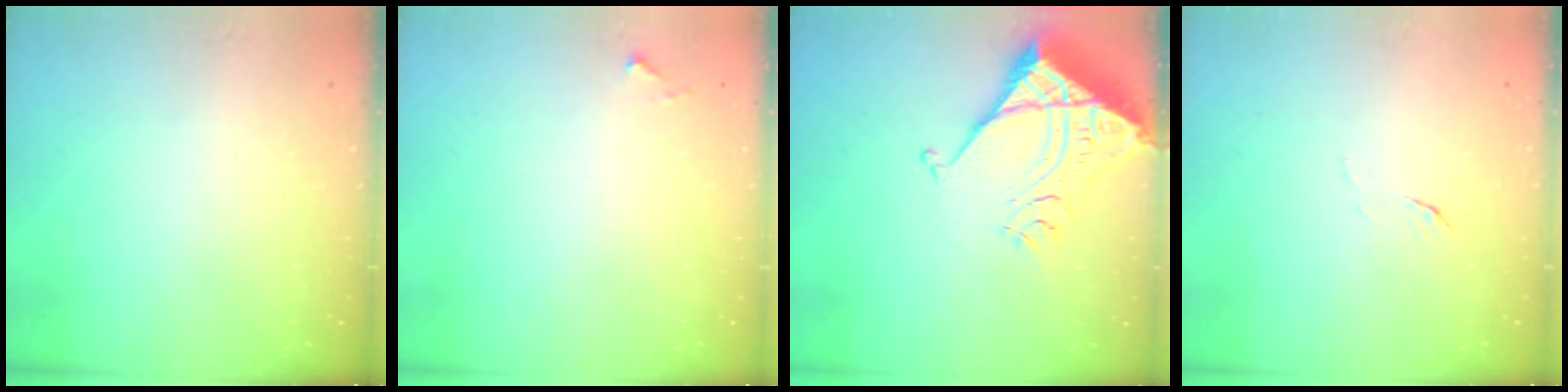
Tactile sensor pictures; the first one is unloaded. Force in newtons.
{"total": 4.2, "press": 4.2, "slide": 0.1}
{"total": 9.6, "press": 9.5, "slide": 1.1}
{"total": 4.1, "press": 4.1, "slide": 0.3}